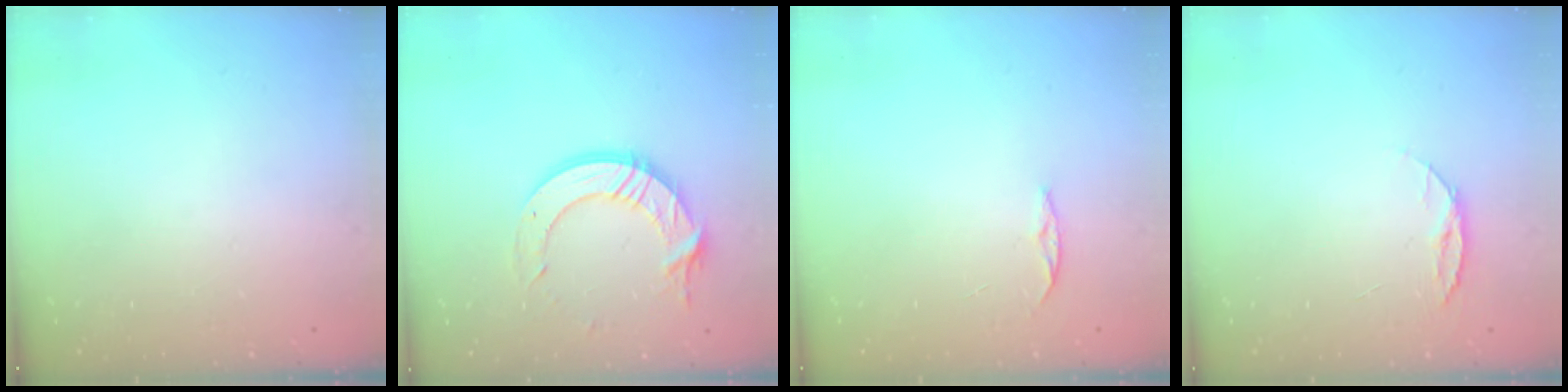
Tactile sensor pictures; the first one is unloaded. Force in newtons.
{"total": 13.5, "press": 13.5, "slide": 1.4}
{"total": 3.3, "press": 3.3, "slide": 0.4}
{"total": 6.6, "press": 6.5, "slide": 0.7}